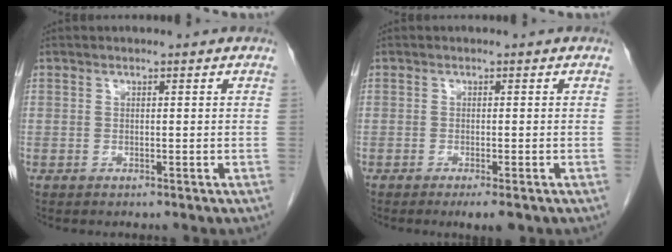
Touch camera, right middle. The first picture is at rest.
{"total": 2.9, "force": [-1.9, 0.4, 2.1], "torque": [-0.025, -0.007, -0.026]}